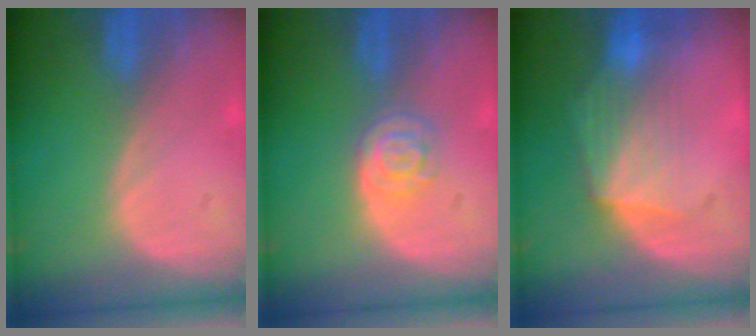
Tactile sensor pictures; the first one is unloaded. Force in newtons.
{"total": 4.1, "press": 3.8, "slide": 1.5}
{"total": 7.0, "press": 6.5, "slide": 2.6}